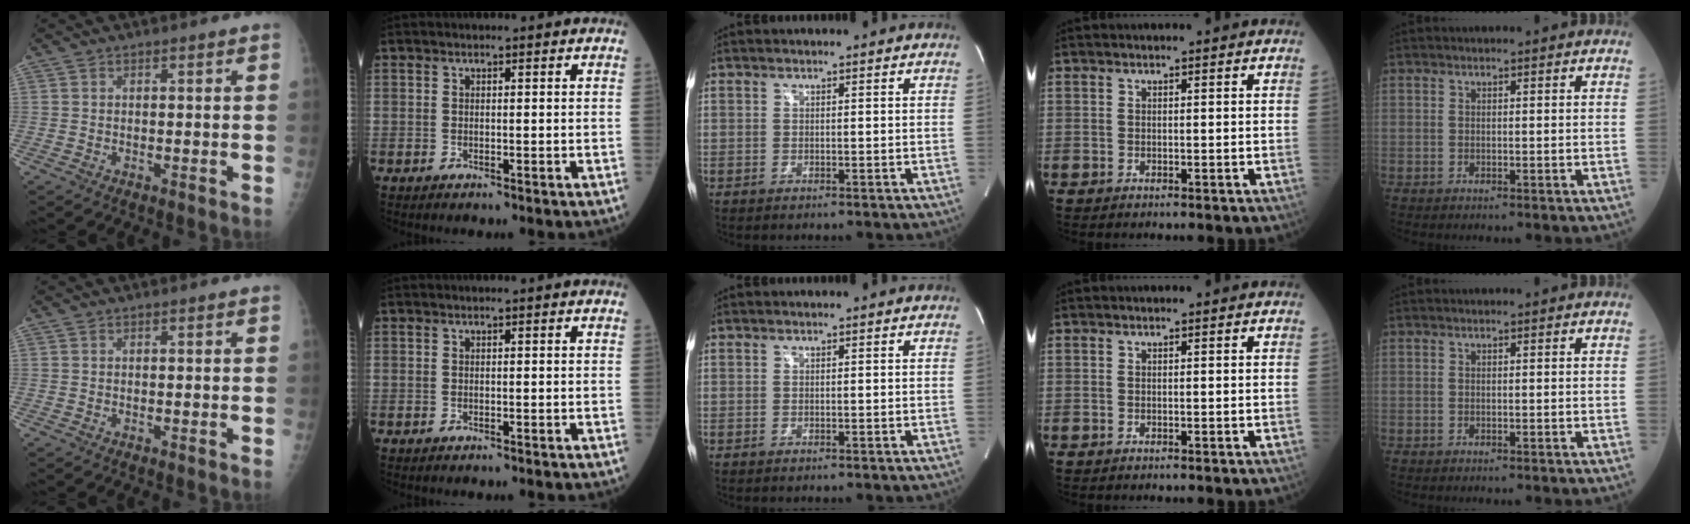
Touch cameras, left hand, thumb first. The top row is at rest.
{}